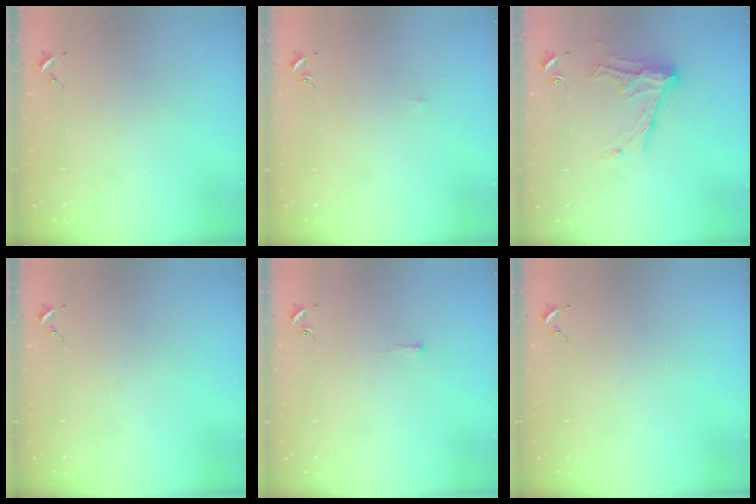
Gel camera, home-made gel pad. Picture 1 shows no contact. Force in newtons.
{"total": 1.8, "press": 1.8, "slide": 0.3}
{"total": 13.4, "press": 13.4, "slide": 0.5}
{"total": 0.0}
{"total": 2.6, "press": 2.6, "slide": 0.4}
{"total": 0.0}